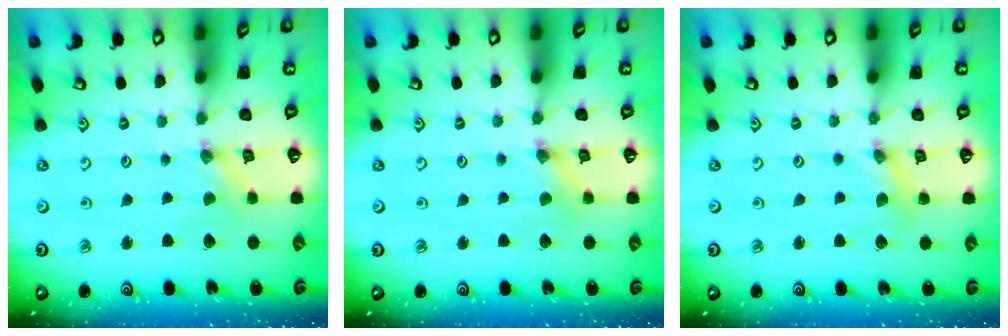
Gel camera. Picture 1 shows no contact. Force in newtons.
{"total": 2.1, "press": 2.1, "slide": 0.3}
{"total": 2.1, "press": 2.1, "slide": 0.3}